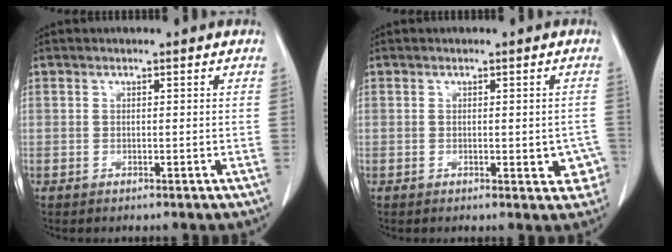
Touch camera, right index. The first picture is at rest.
{"total": 3.9, "force": [-0.8, 1.8, 3.3], "torque": [-0.020, 0.003, -0.007]}